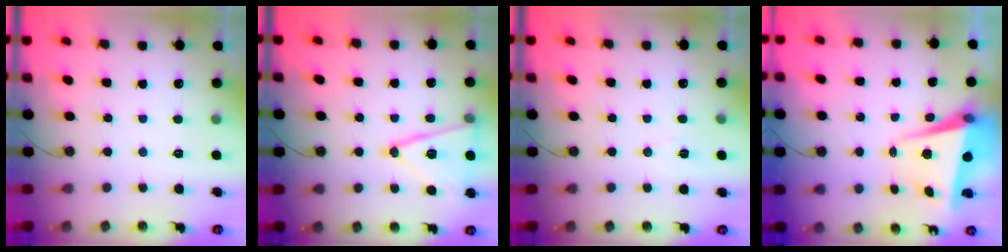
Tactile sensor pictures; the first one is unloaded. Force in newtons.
{"total": 14.8, "press": 14.4, "slide": 3.4}
{"total": 5.9, "press": 3.7, "slide": 4.5}
{"total": 6.6, "press": 6.4, "slide": 1.3}